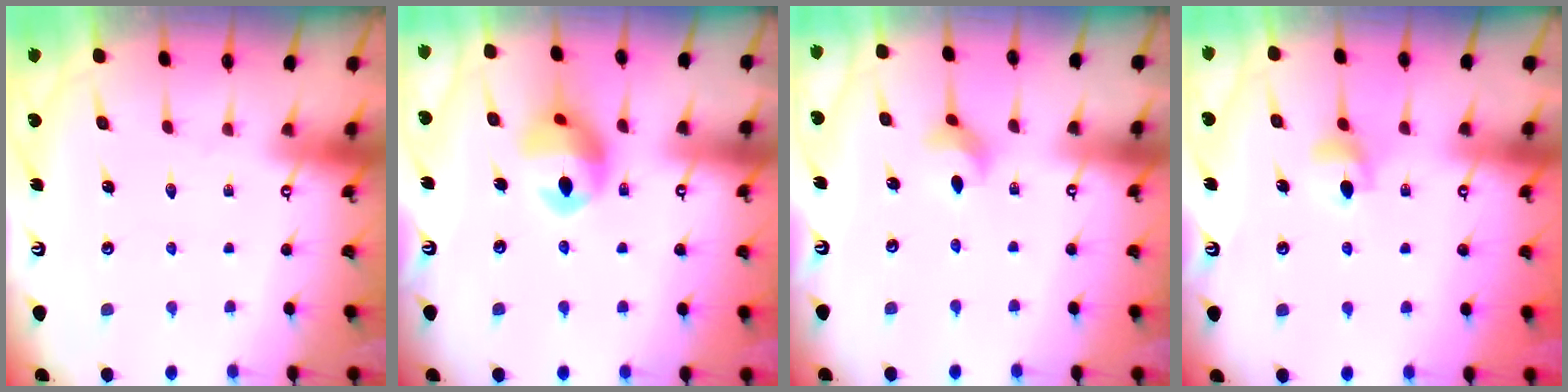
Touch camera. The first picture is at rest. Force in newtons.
{"total": 13.5, "press": 13.4, "slide": 1.4}
{"total": 4.2, "press": 4.2, "slide": 0.6}
{"total": 5.9, "press": 5.8, "slide": 0.6}